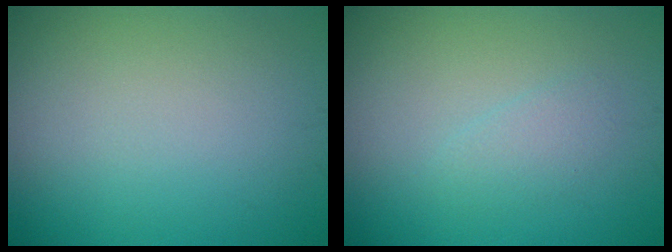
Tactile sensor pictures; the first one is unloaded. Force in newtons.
{"total": 1.3, "press": 1.3, "slide": 0.2}